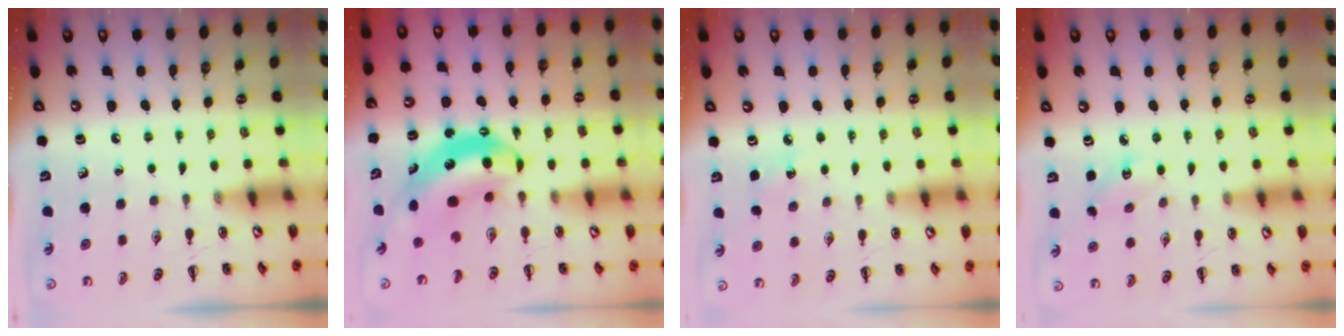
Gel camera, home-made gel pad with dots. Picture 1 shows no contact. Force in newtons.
{"total": 7.3, "press": 7.1, "slide": 1.7}
{"total": 4.0, "press": 3.8, "slide": 1.1}
{"total": 3.2, "press": 3.1, "slide": 0.9}